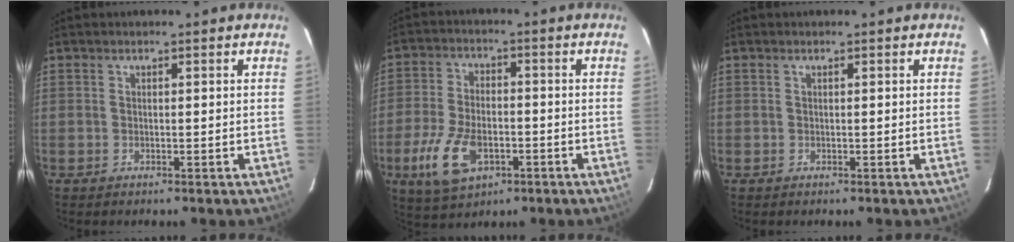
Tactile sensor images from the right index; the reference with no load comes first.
{"total": 12.2, "force": [-4.8, 6.8, 8.9], "torque": [-0.202, -0.012, -0.081]}
{"total": 0.0}